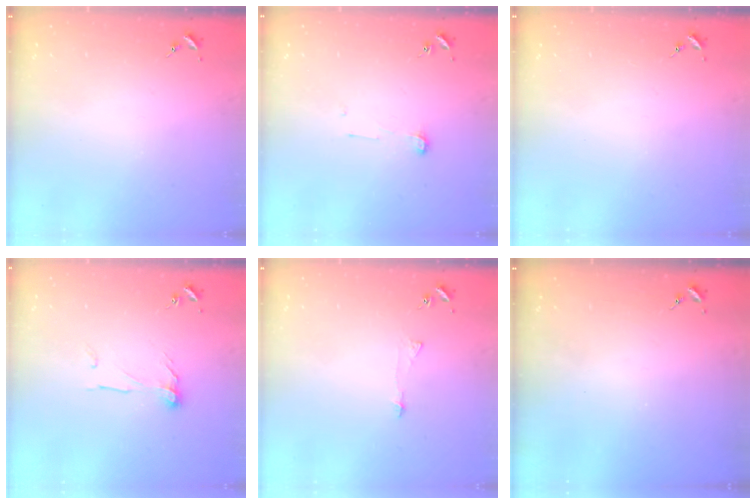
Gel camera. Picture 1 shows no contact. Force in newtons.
{"total": 3.6, "press": 3.6, "slide": 0.3}
{"total": 0.0}
{"total": 7.0, "press": 7.0, "slide": 0.3}
{"total": 3.2, "press": 3.2, "slide": 0.2}
{"total": 0.0}